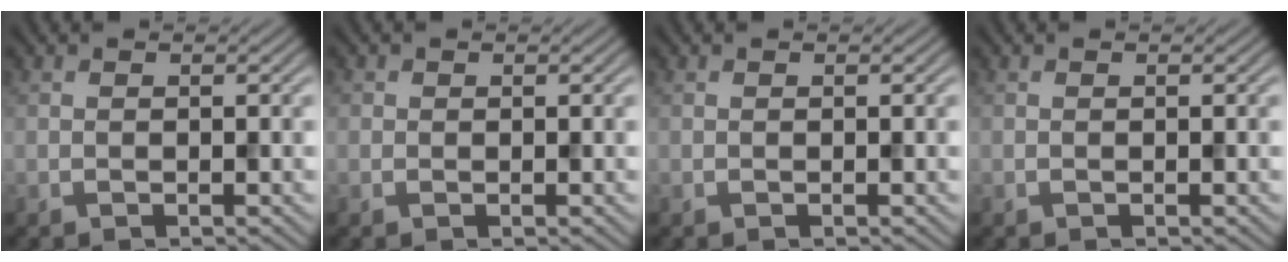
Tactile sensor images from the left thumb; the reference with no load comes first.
{"total": 0.7, "force": [0.2, 0.7, 0.1], "torque": [0.002, -0.002, 0.002]}
{"total": 0.0}
{"total": 0.0}